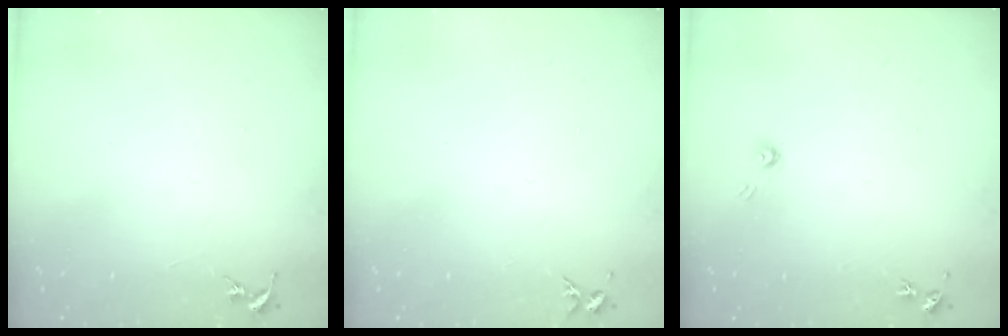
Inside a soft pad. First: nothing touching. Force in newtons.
{"total": 3.7, "press": 3.6, "slide": 0.4}
{"total": 3.9, "press": 3.8, "slide": 0.4}